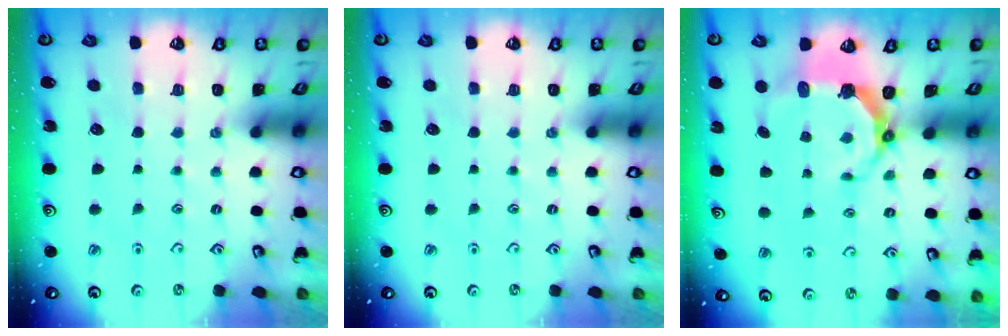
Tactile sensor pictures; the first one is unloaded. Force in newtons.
{"total": 0.0}
{"total": 7.3, "press": 5.5, "slide": 4.8}